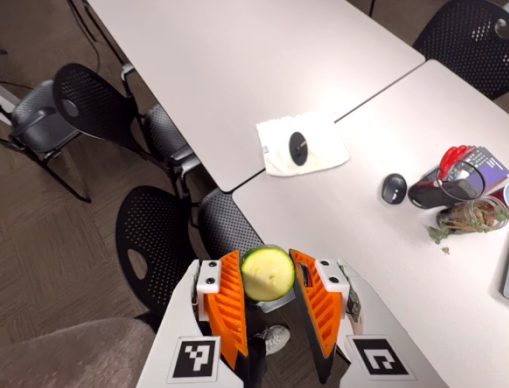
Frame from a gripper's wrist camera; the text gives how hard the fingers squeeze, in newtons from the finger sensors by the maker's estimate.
{"total": 8.4, "left": 7.9, "right": 8.8}